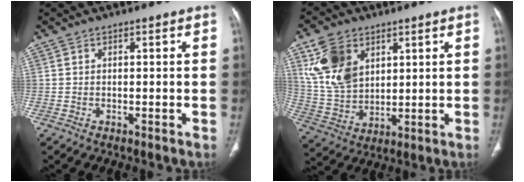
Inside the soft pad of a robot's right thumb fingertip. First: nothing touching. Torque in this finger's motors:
{"motor_torque": [0.43, 1.56, 1.07, 1.41, 0.19]}